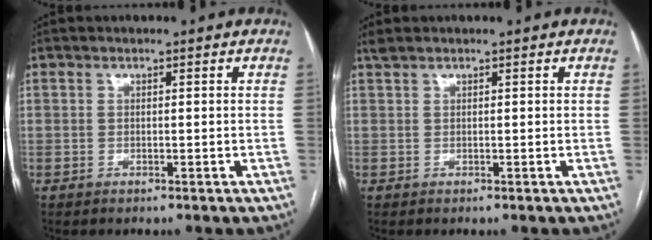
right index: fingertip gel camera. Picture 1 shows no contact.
{"total": 0.9, "force": [0.7, 0.1, 0.4], "torque": [-0.018, 0.017, 0.021]}